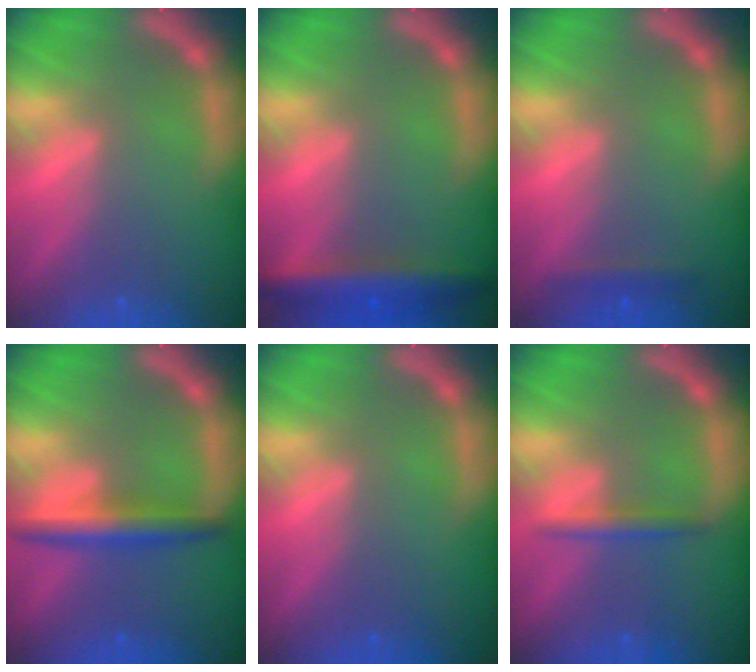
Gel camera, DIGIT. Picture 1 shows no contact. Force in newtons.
{"total": 5.5}
{"total": 1.4}
{"total": 3.9}
{"total": 0.0}
{"total": 1.9}